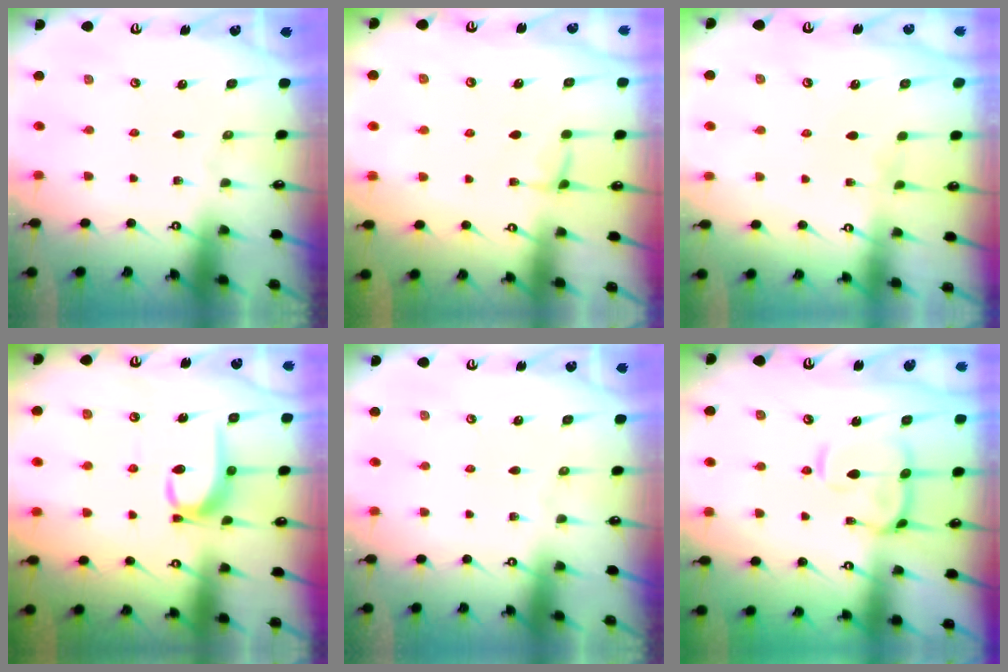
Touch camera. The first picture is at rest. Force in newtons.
{"total": 1.5, "press": 1.4, "slide": 0.5}
{"total": 3.6, "press": 3.5, "slide": 0.2}
{"total": 8.3, "press": 8.3, "slide": 0.3}
{"total": 0.0}
{"total": 4.8, "press": 4.7, "slide": 1.0}